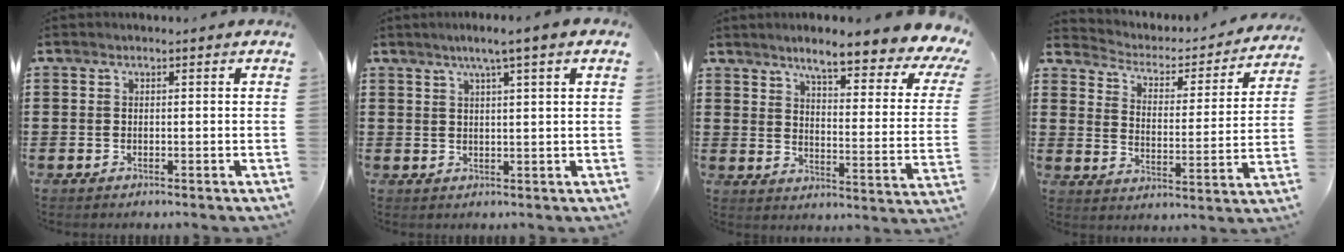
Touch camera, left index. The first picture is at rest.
{"total": 3.3, "force": [2.0, -0.5, 2.5], "torque": [-0.053, 0.000, 0.033]}
{"total": 7.4, "force": [5.9, 0.0, 4.5], "torque": [-0.096, -0.043, 0.090]}
{"total": 2.6, "force": [2.3, 1.1, 0.6], "torque": [-0.031, -0.020, 0.028]}